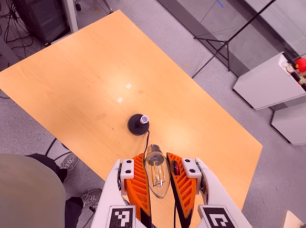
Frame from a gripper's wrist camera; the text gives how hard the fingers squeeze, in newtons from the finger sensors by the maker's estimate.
{"total": 20.7, "left": 22.6, "right": 18.7}